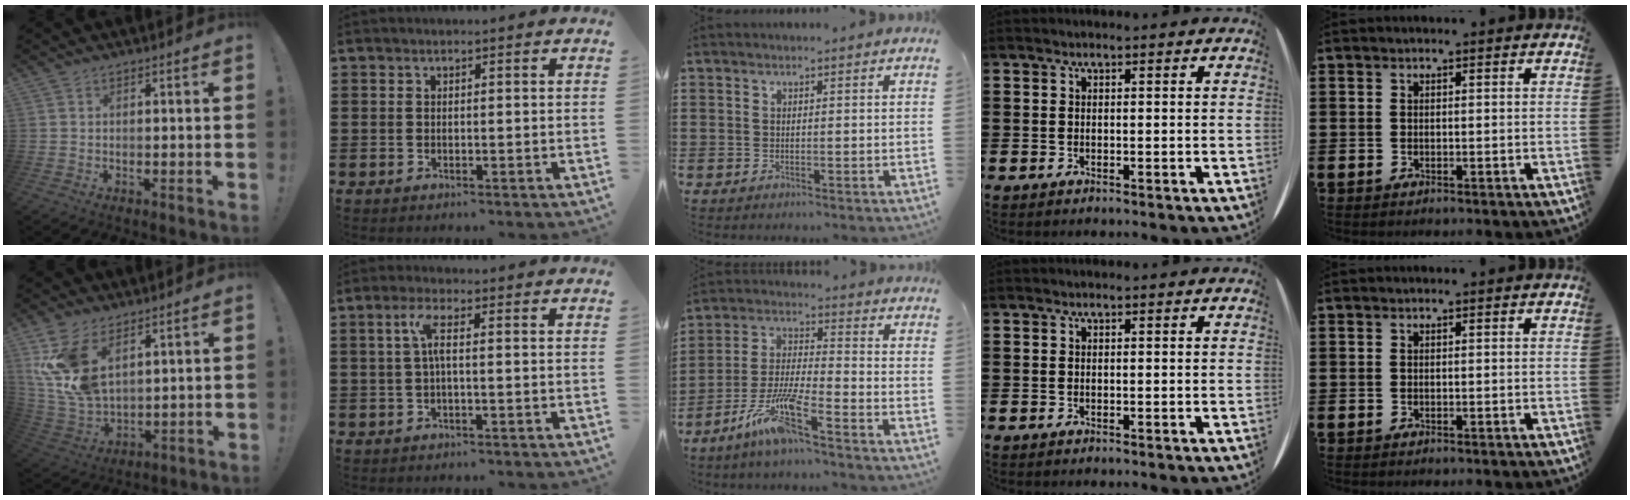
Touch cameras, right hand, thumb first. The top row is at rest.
{"thumb": {"total": 13.7, "force": [6.7, 8.2, 8.7], "torque": [-0.178, -0.043, 0.133]}, "index": {"total": 3.6, "force": [0.1, 0.7, 3.5], "torque": [-0.076, 0.004, -0.004]}, "middle": {"total": 9.0, "force": [-6.4, 0.5, 6.4], "torque": [-0.148, -0.013, -0.127]}}